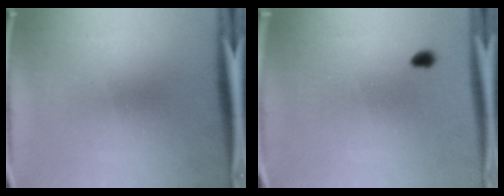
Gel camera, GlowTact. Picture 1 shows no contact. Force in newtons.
{"total": 1.3}